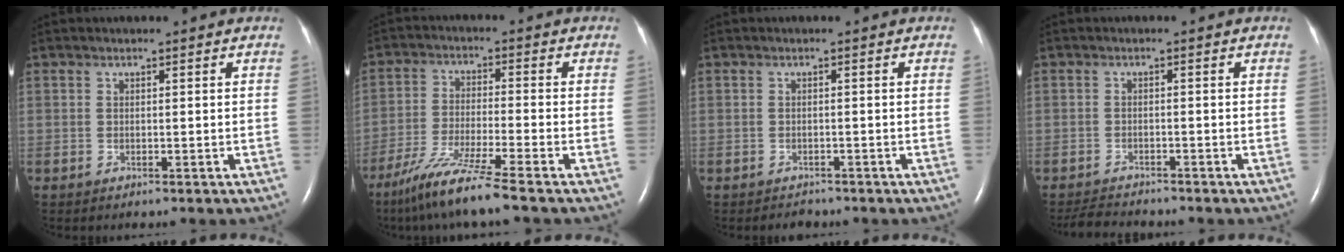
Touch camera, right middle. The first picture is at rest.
{"total": 9.3, "force": [-7.0, -1.3, 6.0], "torque": [-0.118, -0.039, -0.132]}
{"total": 1.4, "force": [-1.2, 0.6, -0.1], "torque": [-0.005, -0.001, -0.017]}
{"total": 3.8, "force": [-3.8, 0.3, 0.6], "torque": [-0.015, -0.017, -0.064]}